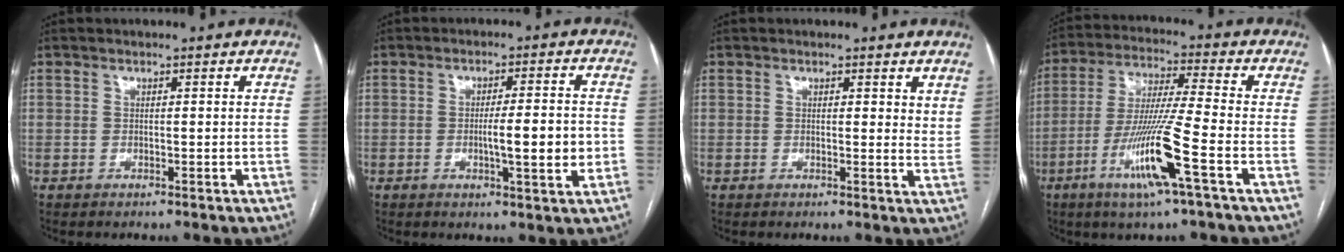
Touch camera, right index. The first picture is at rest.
{"total": 7.3, "force": [-1.2, 0.7, 7.2], "torque": [-0.112, -0.003, -0.017]}
{"total": 2.7, "force": [2.1, 1.0, 1.4], "torque": [-0.015, -0.012, 0.016]}
{"total": 12.8, "force": [-5.3, -0.9, 11.6], "torque": [-0.234, -0.019, -0.104]}